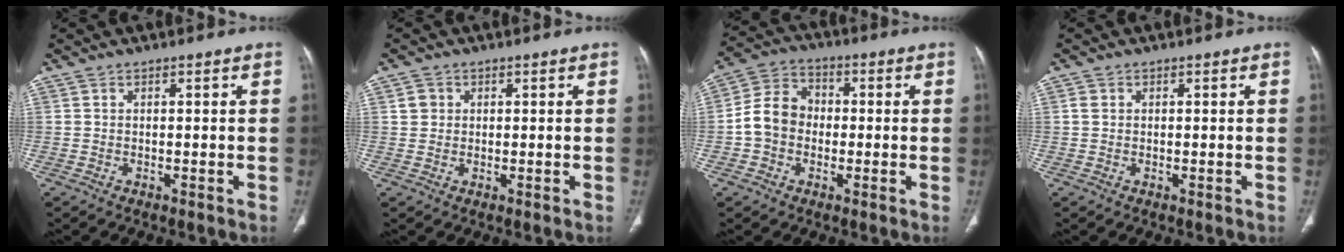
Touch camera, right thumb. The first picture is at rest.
{"total": 2.1, "force": [0.6, 1.9, 0.6], "torque": [-0.001, -0.001, 0.008]}
{"total": 8.9, "force": [-1.1, 7.5, 4.8], "torque": [-0.073, 0.033, -0.034]}
{"total": 1.1, "force": [0.3, 0.9, 0.5], "torque": [-0.006, 0.002, 0.006]}